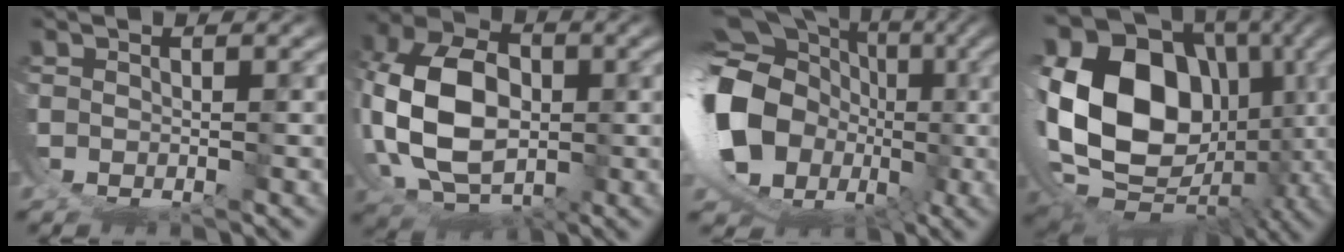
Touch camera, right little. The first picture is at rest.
{"total": 11.8, "force": [-0.9, 8.5, 8.1], "torque": [-0.196, -0.052, 0.009]}
{"total": 17.3, "force": [-2.0, 13.8, 10.4], "torque": [-0.239, -0.055, -0.027]}
{"total": 22.8, "force": [-1.9, 17.2, 14.9], "torque": [-0.311, -0.081, -0.001]}